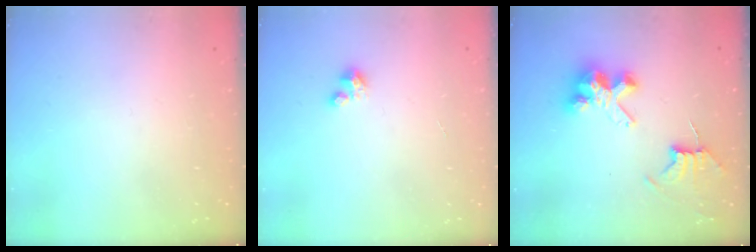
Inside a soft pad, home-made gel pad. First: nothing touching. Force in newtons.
{"total": 3.1, "press": 3.1, "slide": 0.2}
{"total": 8.4, "press": 8.4, "slide": 0.7}